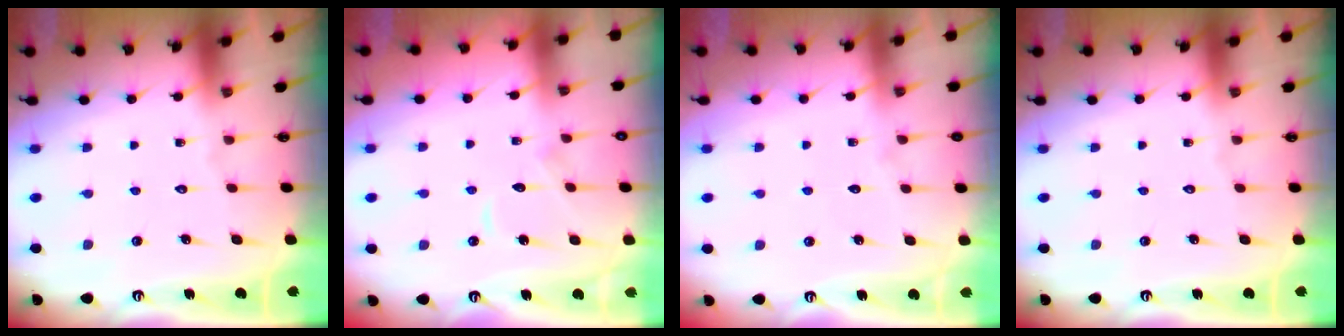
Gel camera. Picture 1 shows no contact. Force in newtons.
{"total": 6.7, "press": 6.7, "slide": 0.7}
{"total": 4.5, "press": 4.5, "slide": 0.6}
{"total": 0.0}